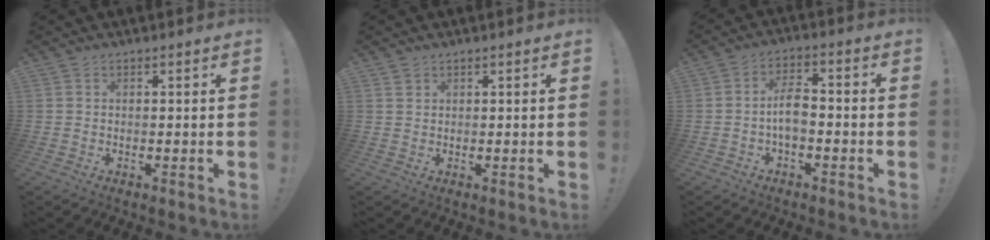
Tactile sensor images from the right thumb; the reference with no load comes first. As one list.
[{"total": 1.3, "force": [1.0, 0.8, 0.4], "torque": [0.000, -0.003, 0.017]}, {"total": 7.1, "force": [-1.6, 3.6, 5.9], "torque": [-0.112, 0.010, -0.028]}]